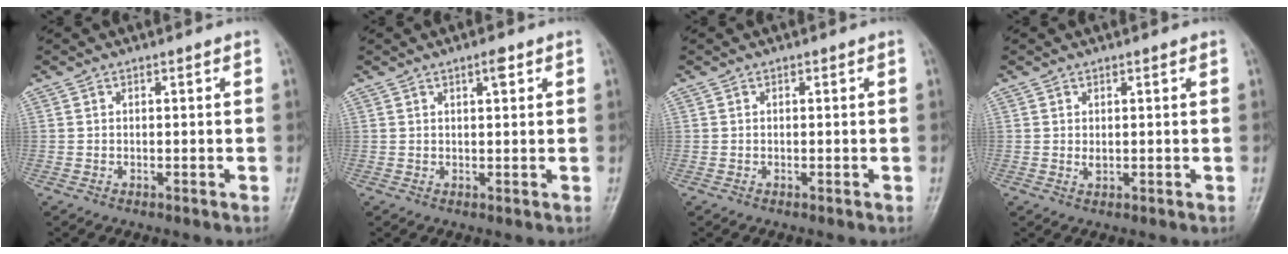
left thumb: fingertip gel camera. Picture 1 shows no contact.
{"total": 2.1, "force": [1.2, 0.6, 1.7], "torque": [-0.022, -0.004, 0.017]}
{"total": 0.0}
{"total": 1.8, "force": [0.7, 0.7, 1.5], "torque": [-0.022, -0.002, 0.013]}